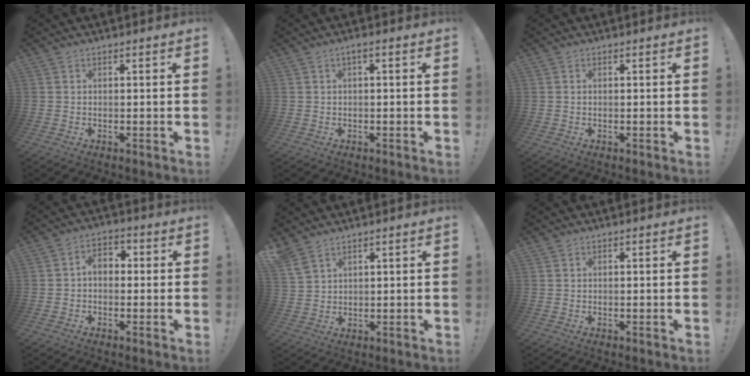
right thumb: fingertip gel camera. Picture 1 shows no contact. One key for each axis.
{"total": 1.8, "fx": -0.5, "fy": 0.2, "fz": 1.7, "tx": -0.028, "ty": 0.004, "tz": -0.012}
{"total": 0.0}
{"total": 4.7, "fx": -0.1, "fy": 3.4, "fz": 3.3, "tx": -0.055, "ty": 0.008, "tz": -0.003}
{"total": 4.8, "fx": 3.8, "fy": 2.0, "fz": 2.3, "tx": -0.049, "ty": -0.016, "tz": 0.074}
{"total": 0.0}